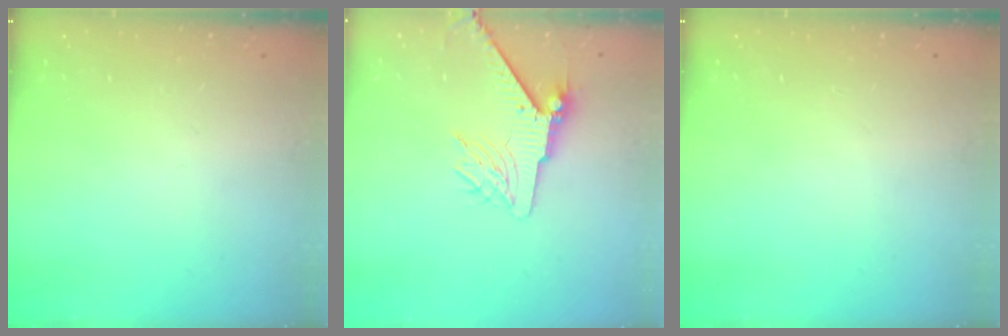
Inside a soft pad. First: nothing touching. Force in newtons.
{"total": 7.3, "press": 7.2, "slide": 1.1}
{"total": 0.0}